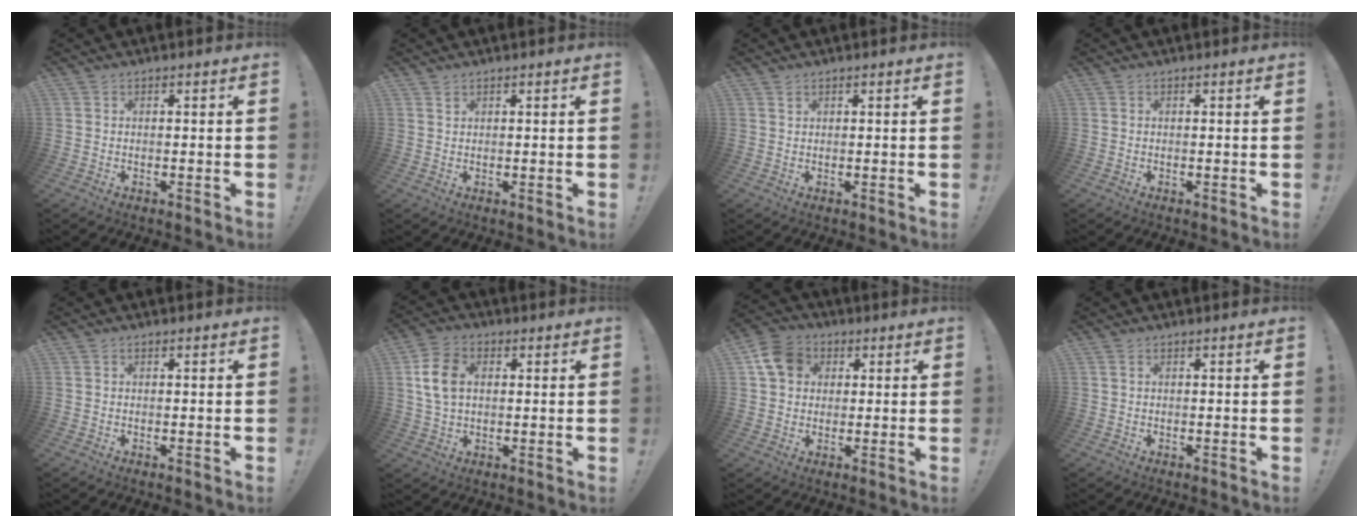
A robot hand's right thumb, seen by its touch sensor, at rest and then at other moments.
{"total": 0.9, "force": [0.7, 0.5, 0.3], "torque": [-0.003, -0.001, 0.012]}
{"total": 0.8, "force": [0.5, 0.5, 0.3], "torque": [-0.002, 0.000, 0.010]}
{"total": 0.0}
{"total": 0.0}
{"total": 11.3, "force": [2.3, 7.8, 7.9], "torque": [-0.144, 0.009, 0.045]}
{"total": 10.3, "force": [3.3, 8.4, 4.9], "torque": [-0.078, 0.002, 0.069]}
{"total": 0.7, "force": [0.4, 0.3, 0.5], "torque": [-0.016, 0.003, 0.008]}